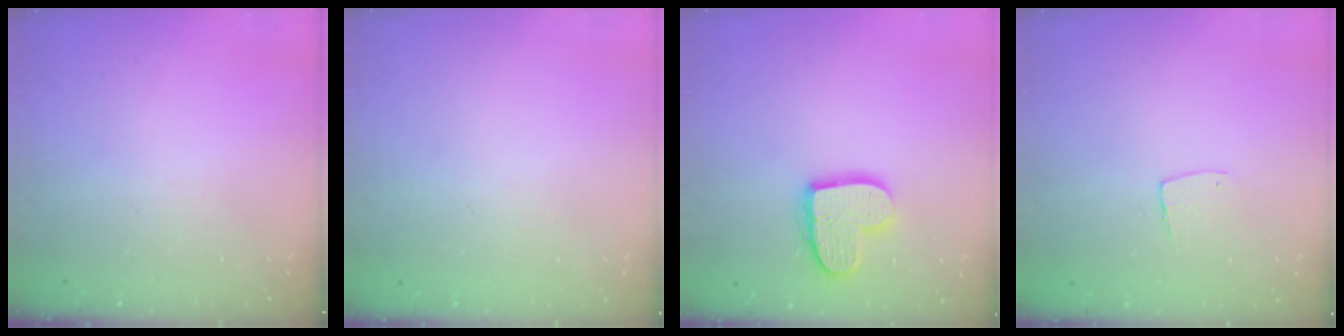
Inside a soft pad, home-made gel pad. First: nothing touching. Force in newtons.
{"total": 0.0}
{"total": 14.5, "press": 14.5, "slide": 1.0}
{"total": 4.7, "press": 4.7, "slide": 0.4}